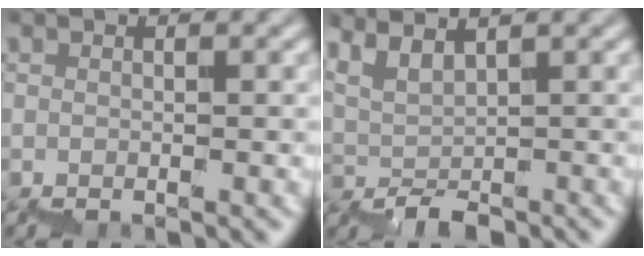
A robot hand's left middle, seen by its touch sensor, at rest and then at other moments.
{"total": 2.4, "force": [1.5, 0.8, 1.7], "torque": [-0.021, 0.008, 0.037]}